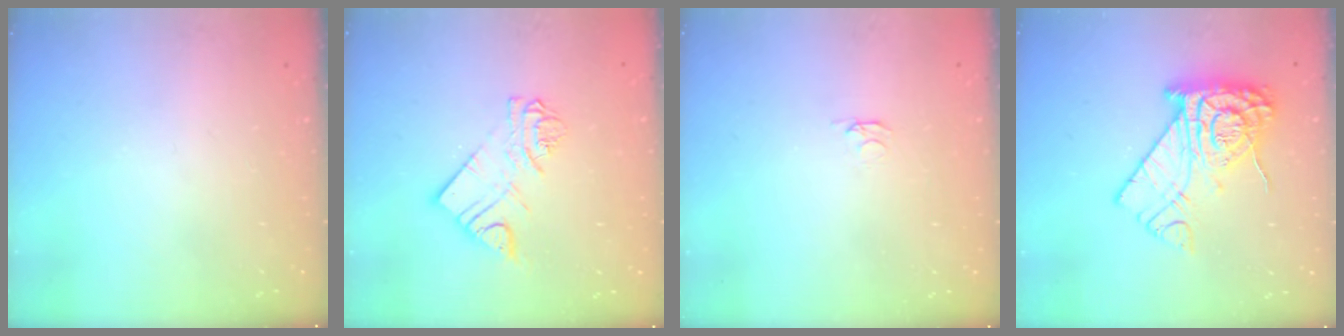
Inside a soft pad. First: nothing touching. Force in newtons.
{"total": 8.9, "press": 8.9, "slide": 0.7}
{"total": 2.1, "press": 2.0, "slide": 0.3}
{"total": 16.5, "press": 16.4, "slide": 1.8}